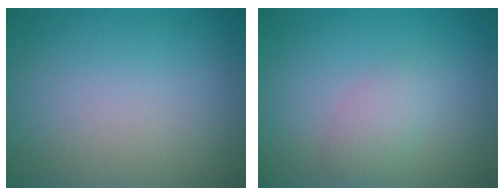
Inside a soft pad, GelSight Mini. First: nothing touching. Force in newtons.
{"total": 2.1, "press": 2.1, "slide": 0.0}